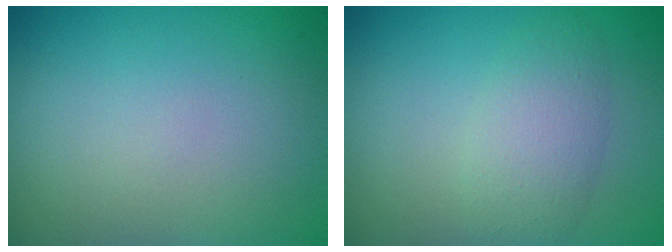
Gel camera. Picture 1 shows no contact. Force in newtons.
{"total": 3.5, "press": 3.5, "slide": 0.2}